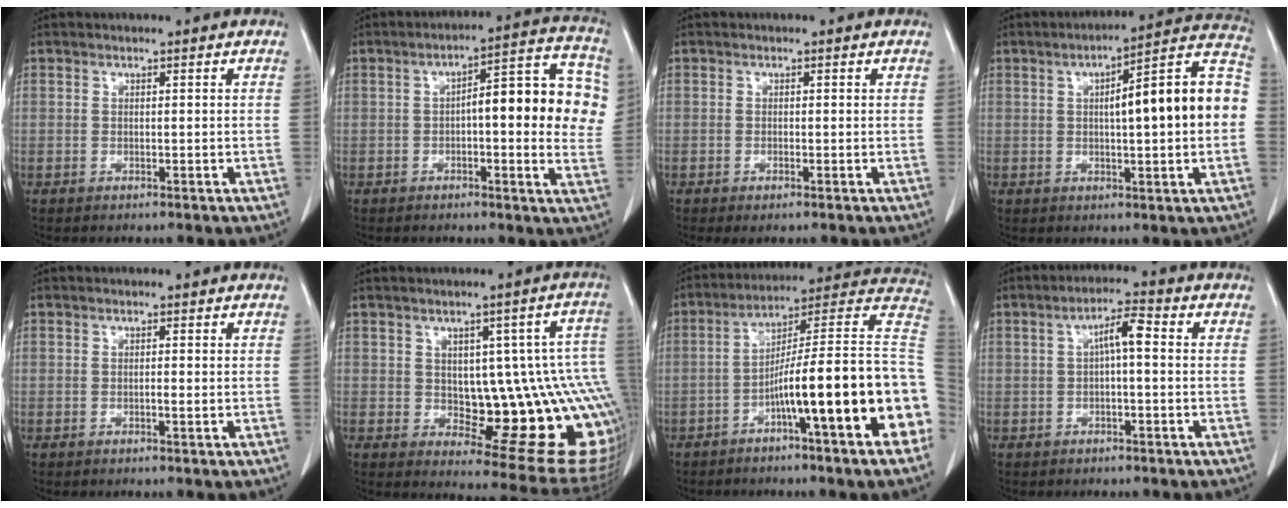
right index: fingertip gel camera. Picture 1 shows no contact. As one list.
[{"total": 14.4, "force": [0.9, 3.7, 13.9], "torque": [-0.171, 0.038, 0.010]}, {"total": 1.1, "force": [-0.6, 0.1, 1.0], "torque": [-0.014, -0.003, -0.009]}, {"total": 16.1, "force": [1.0, 2.3, 15.9], "torque": [-0.218, 0.041, 0.012]}, {"total": 0.6, "force": [-0.1, 0.1, 0.6], "torque": [-0.010, 0.000, -0.002]}, {"total": 18.4, "force": [-1.5, 6.3, 17.2], "torque": [-0.133, 0.022, 0.003]}, {"total": 20.6, "force": [-6.0, 0.4, 19.7], "torque": [-0.214, 0.034, -0.093]}, {"total": 4.4, "force": [0.4, 0.8, 4.3], "torque": [-0.072, 0.016, 0.003]}]